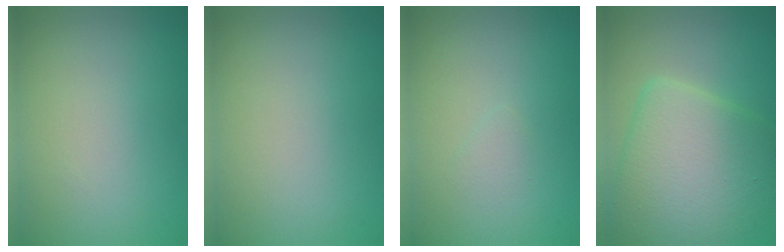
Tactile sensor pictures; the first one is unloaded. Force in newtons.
{"total": 0.0}
{"total": 0.7, "press": 0.7, "slide": 0.1}
{"total": 7.9, "press": 7.9, "slide": 0.2}